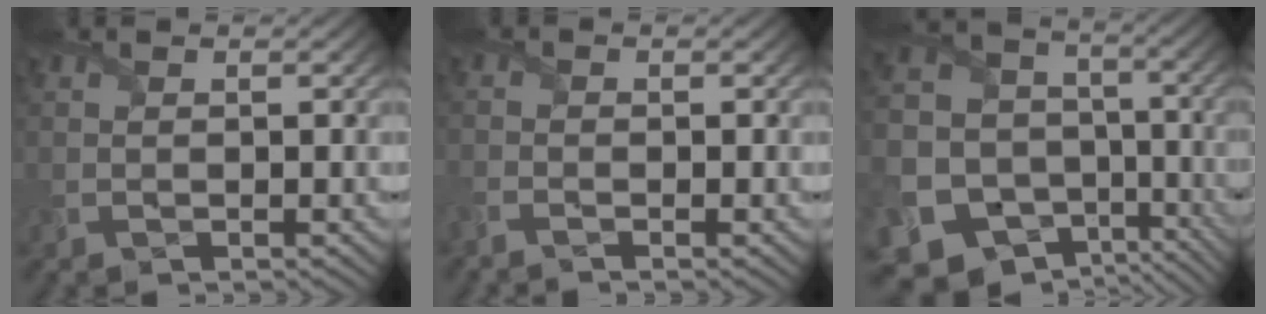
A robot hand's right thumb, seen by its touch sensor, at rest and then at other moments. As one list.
[{"total": 2.1, "force": [-1.7, 0.6, 1.1], "torque": [-0.034, -0.005, -0.044]}, {"total": 19.6, "force": [-9.9, 15.6, 6.6], "torque": [-0.201, -0.041, -0.142]}]